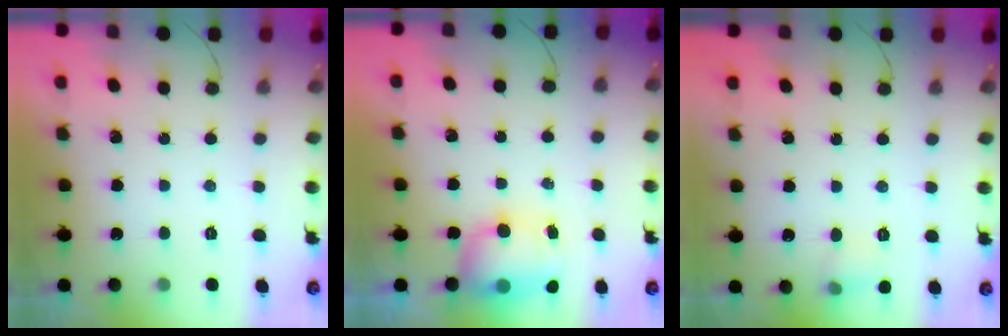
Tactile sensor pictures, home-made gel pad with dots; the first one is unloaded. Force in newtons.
{"total": 11.3, "press": 8.7, "slide": 7.1}
{"total": 6.2, "press": 5.9, "slide": 2.0}